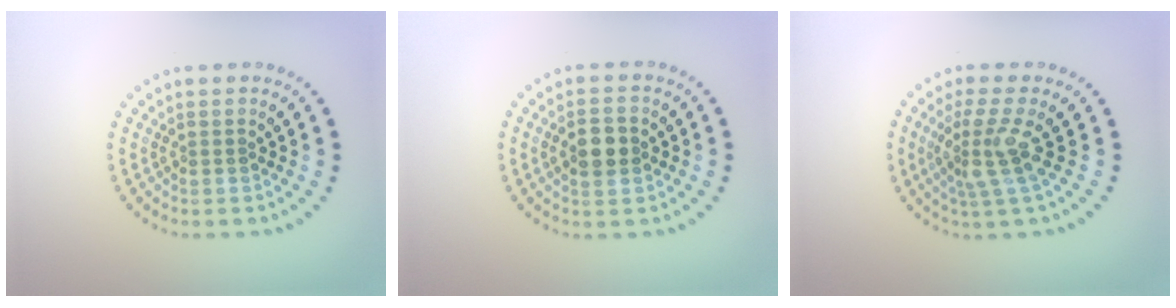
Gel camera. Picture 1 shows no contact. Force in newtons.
{"total": 3.2, "press": 3.2, "slide": 0.1}
{"total": 3.4, "press": 2.6, "slide": 2.3}